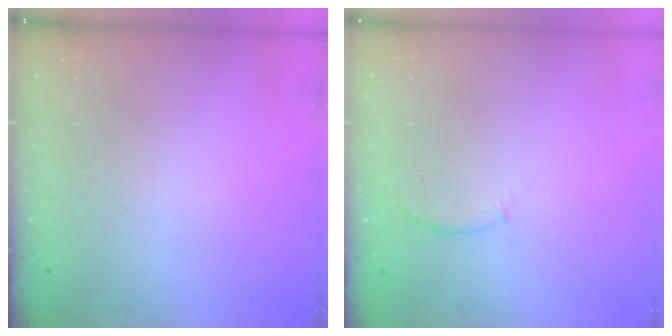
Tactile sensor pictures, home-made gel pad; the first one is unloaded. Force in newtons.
{"total": 6.9, "press": 6.7, "slide": 1.8}